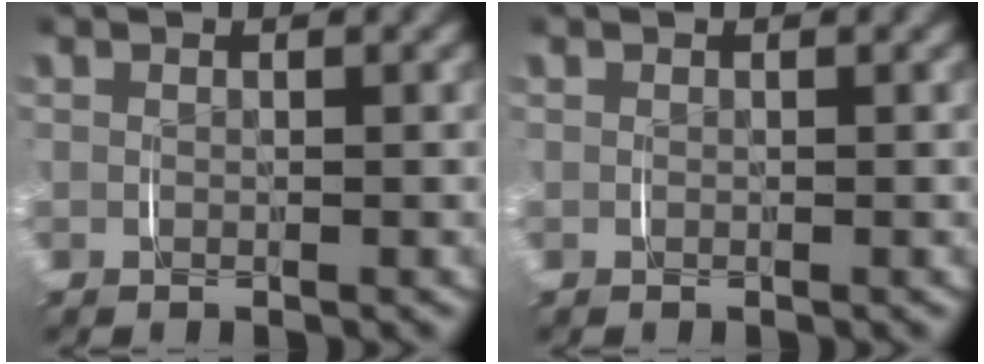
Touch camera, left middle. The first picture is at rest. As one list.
[{"total": 0.0}]